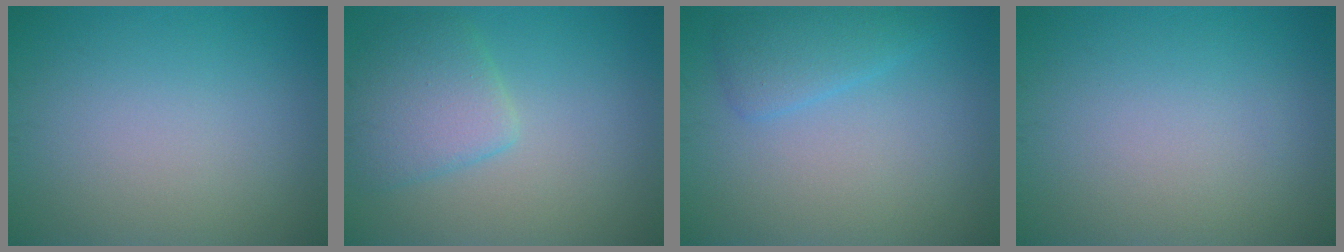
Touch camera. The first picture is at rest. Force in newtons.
{"total": 3.9, "press": 3.9, "slide": 0.4}
{"total": 2.4, "press": 2.4, "slide": 0.2}
{"total": 0.0}